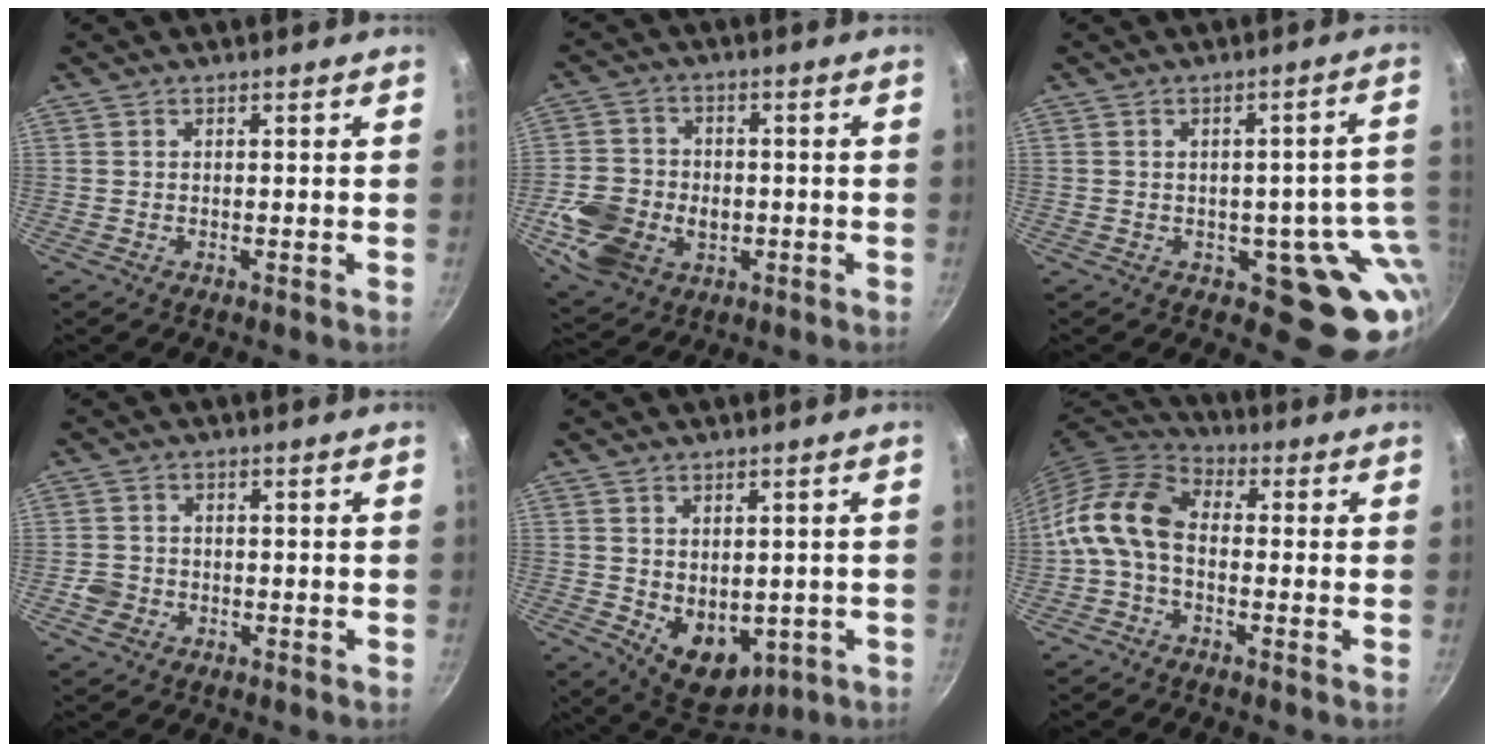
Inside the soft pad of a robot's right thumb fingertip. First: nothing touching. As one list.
[{"total": 13.6, "force": [-3.2, 10.5, 7.9], "torque": [-0.143, 0.014, -0.049]}, {"total": 12.1, "force": [-2.1, 7.9, 8.9], "torque": [-0.029, 0.017, -0.016]}, {"total": 3.3, "force": [-1.2, 2.9, 1.1], "torque": [-0.015, 0.015, -0.021]}, {"total": 9.8, "force": [-1.1, 6.9, 6.8], "torque": [-0.072, -0.016, 0.008]}, {"total": 11.3, "force": [-1.6, 7.3, 8.4], "torque": [-0.157, 0.039, -0.054]}]